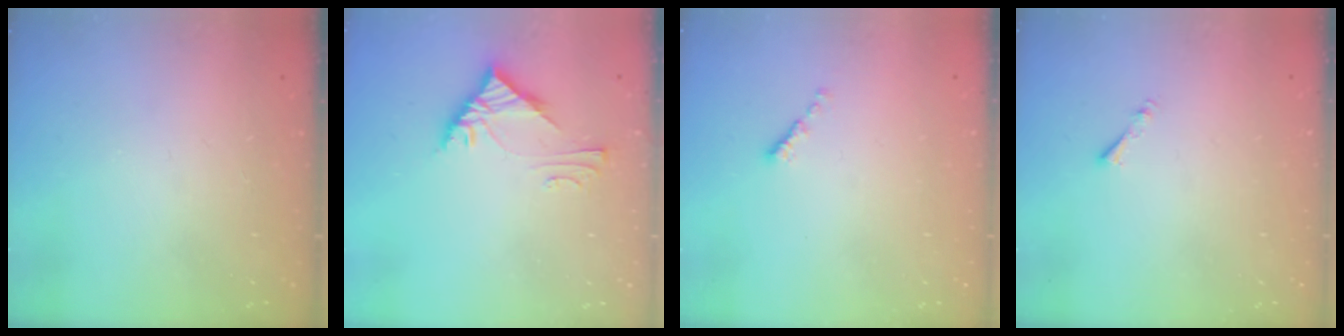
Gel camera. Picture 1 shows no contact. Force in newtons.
{"total": 5.3, "press": 5.2, "slide": 0.3}
{"total": 0.0}
{"total": 0.8, "press": 0.7, "slide": 0.3}